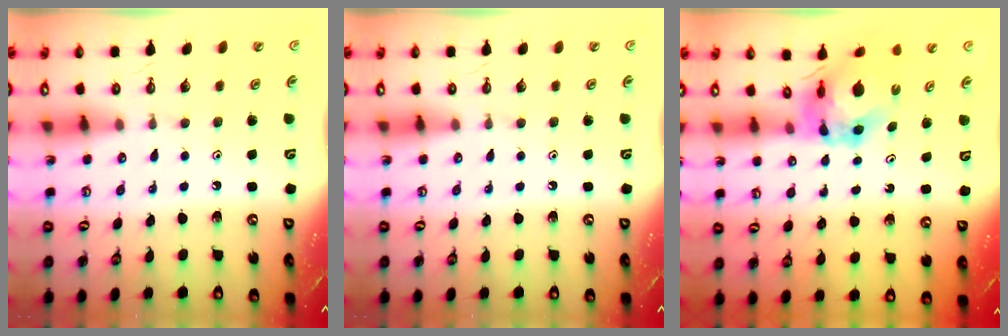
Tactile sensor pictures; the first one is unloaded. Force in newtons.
{"total": 0.0}
{"total": 7.5, "press": 7.5, "slide": 0.7}